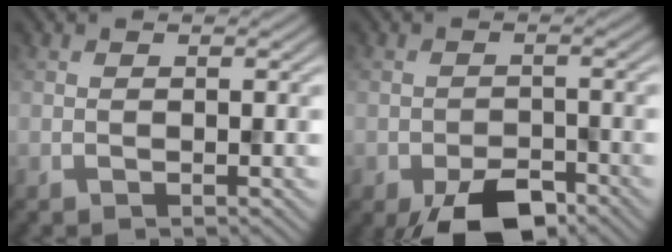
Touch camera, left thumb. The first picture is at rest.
{"total": 6.4, "force": [-4.4, 3.0, 3.7], "torque": [-0.057, -0.007, -0.070]}